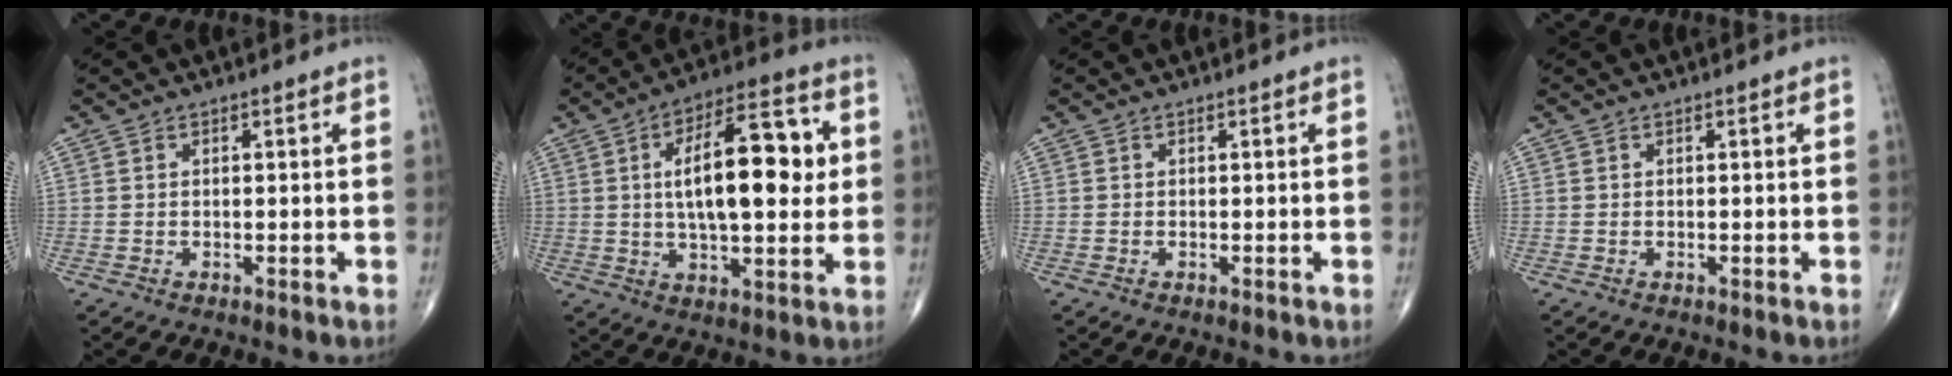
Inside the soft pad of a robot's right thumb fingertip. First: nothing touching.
{"total": 18.2, "force": [2.7, 7.5, 16.3], "torque": [-0.235, 0.012, 0.038]}
{"total": 0.0}
{"total": 0.0}